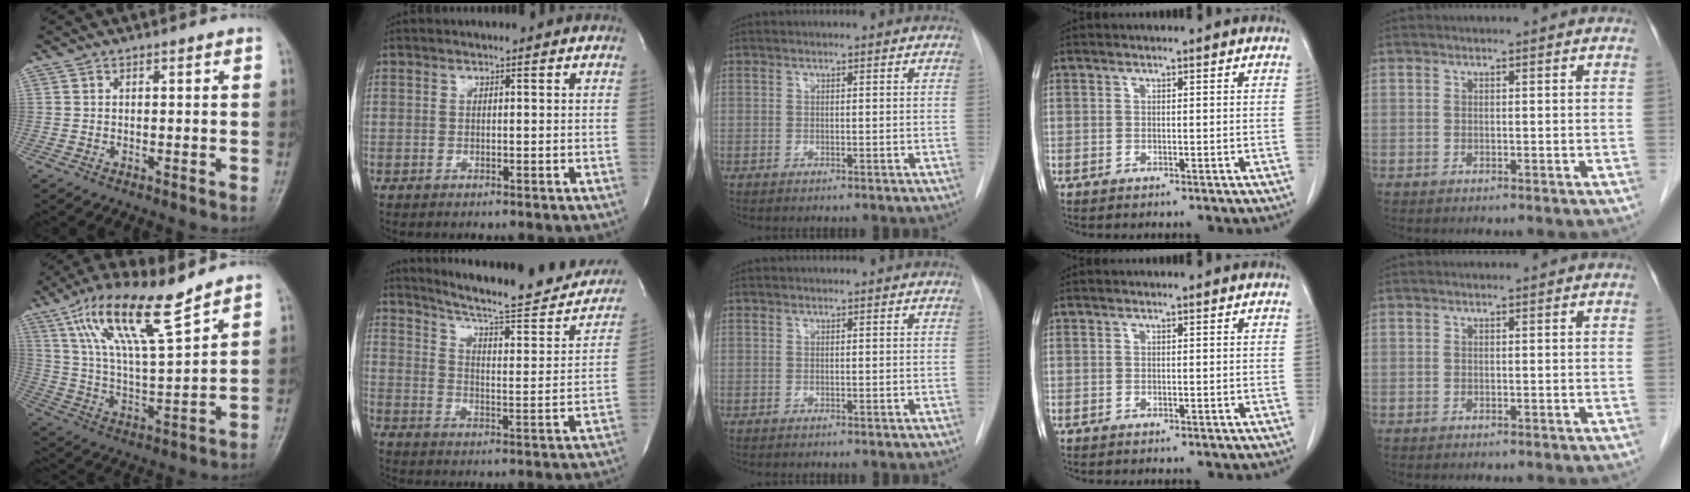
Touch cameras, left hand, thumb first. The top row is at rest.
{"thumb": {"total": 16.0, "force": [10.4, 3.4, 11.6], "torque": [-0.207, -0.046, 0.204]}, "index": {"total": 23.0, "force": [20.4, 3.2, 10.2], "torque": [-0.143, -0.046, 0.263]}}